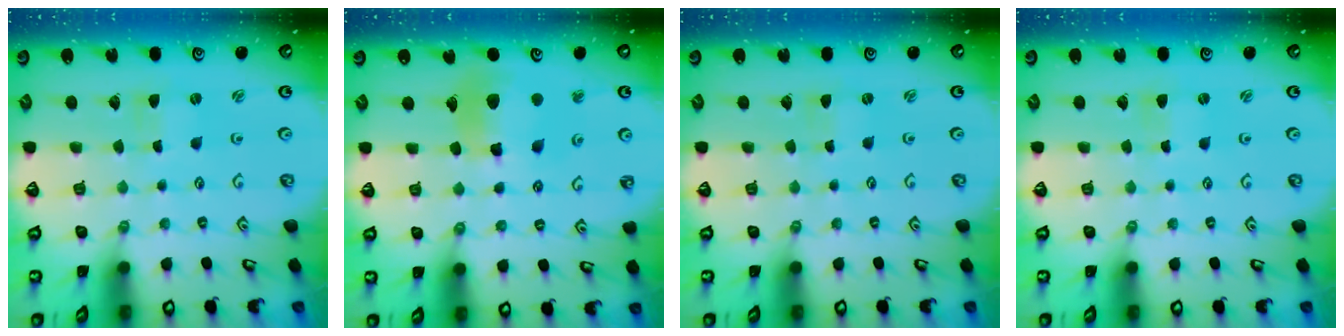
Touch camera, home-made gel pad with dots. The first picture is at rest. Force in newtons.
{"total": 12.3, "press": 12.2, "slide": 1.3}
{"total": 0.0}
{"total": 0.0}